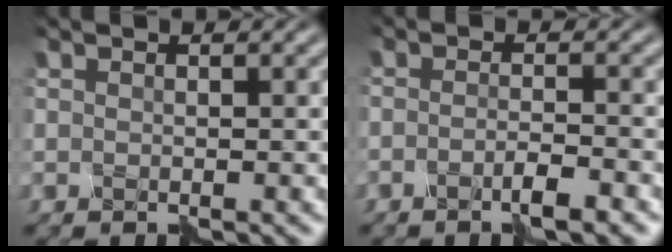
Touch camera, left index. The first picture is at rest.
{"total": 2.3, "force": [-1.9, -0.1, 1.4], "torque": [-0.027, 0.000, -0.036]}